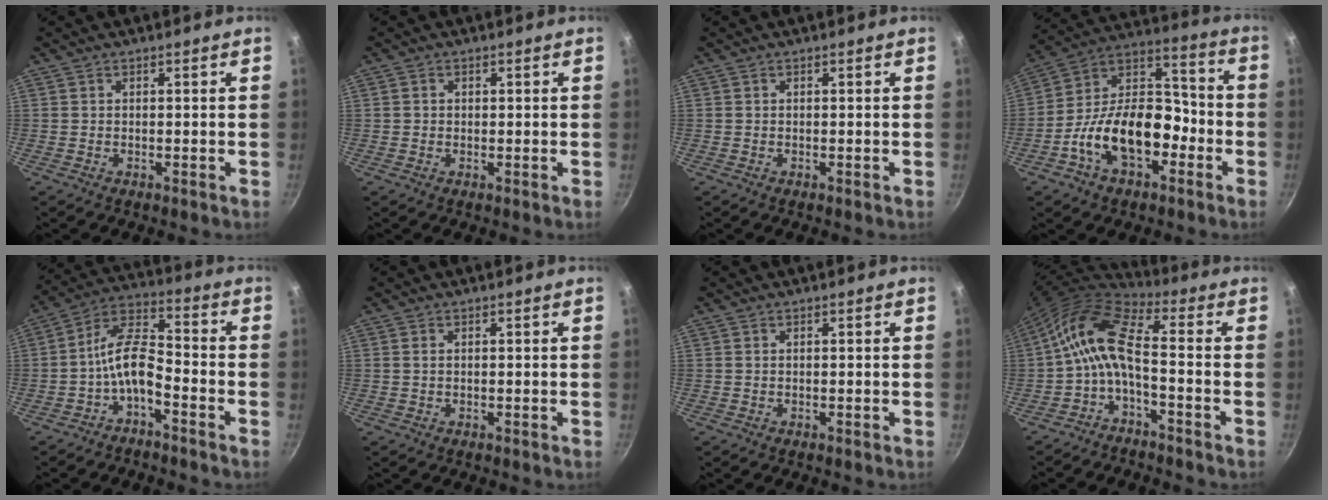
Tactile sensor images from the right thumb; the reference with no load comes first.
{"total": 1.1, "force": [0.1, 1.0, 0.4], "torque": [-0.003, 0.003, 0.000]}
{"total": 0.0}
{"total": 18.4, "force": [-6.5, 11.2, 13.1], "torque": [-0.179, 0.066, -0.125]}
{"total": 8.8, "force": [-3.8, 3.8, 7.0], "torque": [-0.136, 0.050, -0.079]}
{"total": 0.8, "force": [0.2, 0.5, 0.6], "torque": [-0.011, 0.002, 0.003]}
{"total": 0.0}
{"total": 10.5, "force": [-2.2, 4.0, 9.4], "torque": [-0.210, 0.042, -0.053]}